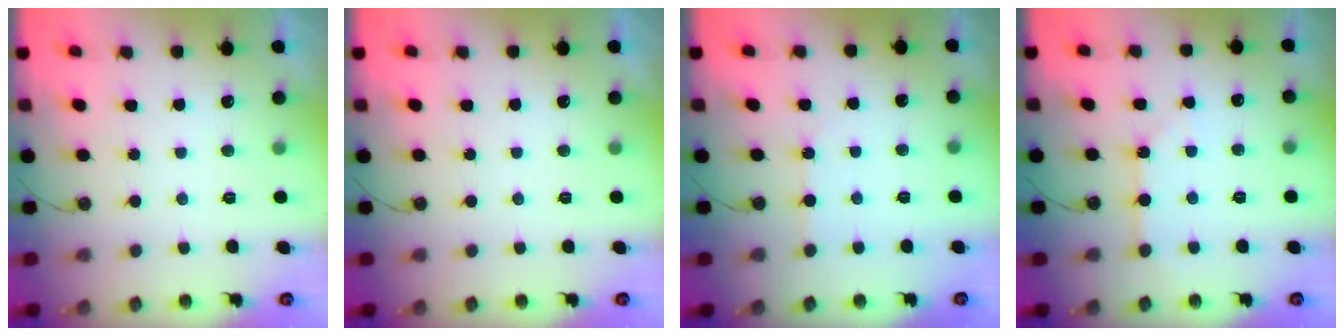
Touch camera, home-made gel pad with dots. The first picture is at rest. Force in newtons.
{"total": 0.0}
{"total": 2.3, "press": 2.3, "slide": 0.4}
{"total": 3.2, "press": 3.2, "slide": 0.5}